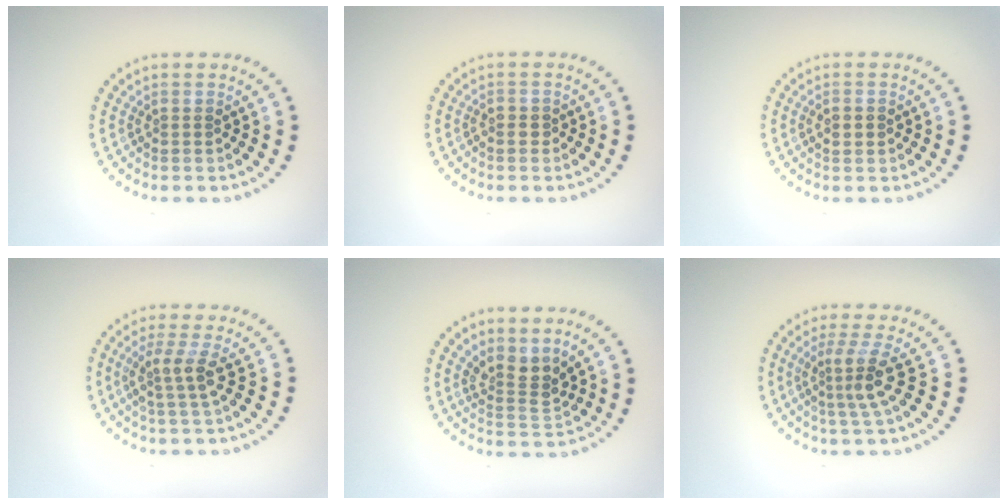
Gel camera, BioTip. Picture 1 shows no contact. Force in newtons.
{"total": 0.8, "press": 0.8, "slide": 0.3}
{"total": 1.8, "press": 1.8, "slide": 0.1}
{"total": 2.7, "press": 2.1, "slide": 1.7}
{"total": 2.8, "press": 2.0, "slide": 1.9}
{"total": 3.2, "press": 2.3, "slide": 2.3}